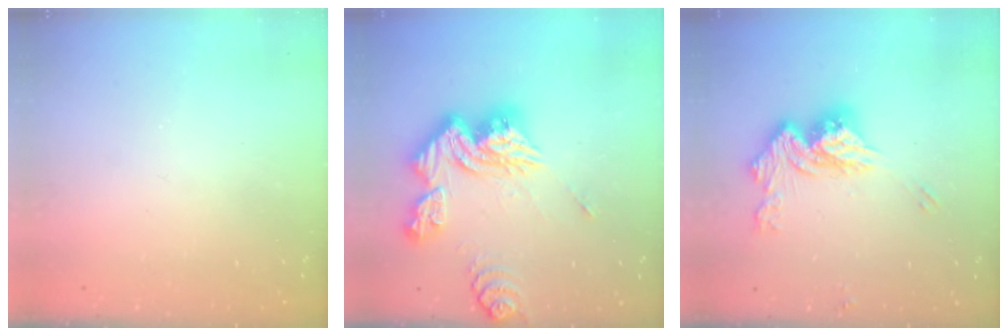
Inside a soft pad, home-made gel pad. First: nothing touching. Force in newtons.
{"total": 18.2, "press": 18.1, "slide": 1.9}
{"total": 14.1, "press": 14.1, "slide": 0.2}